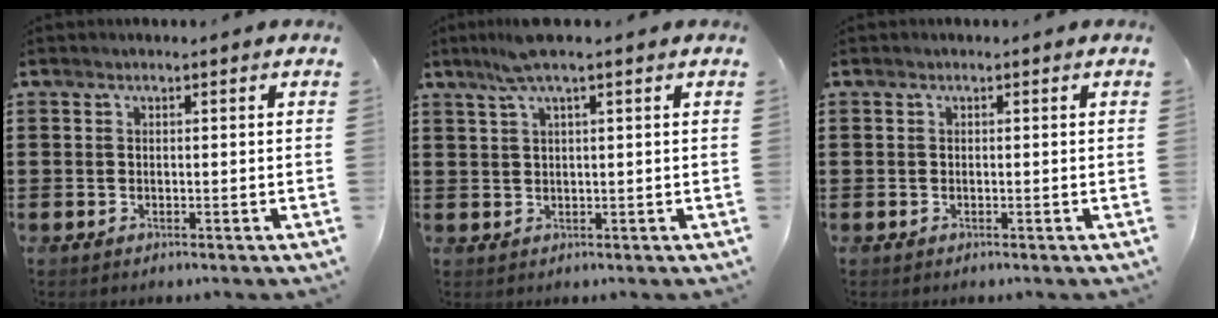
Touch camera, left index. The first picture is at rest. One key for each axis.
{"total": 3.9, "fx": 2.4, "fy": -0.1, "fz": 3.0, "tx": -0.064, "ty": 0.003, "tz": 0.042}
{"total": 0.0}